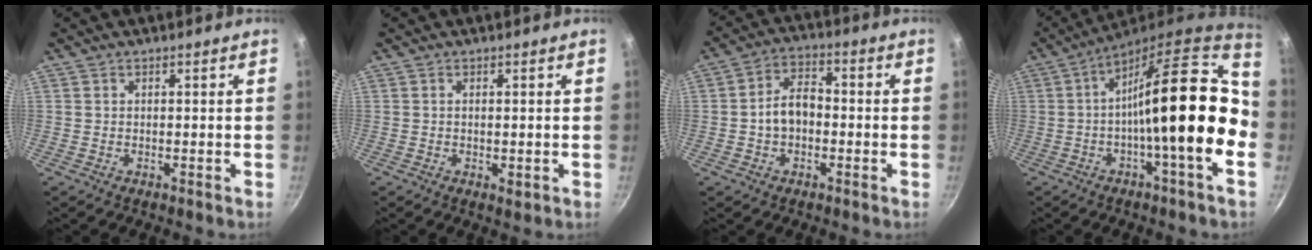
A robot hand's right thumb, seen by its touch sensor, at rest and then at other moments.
{"total": 1.8, "force": [-0.2, 0.7, 1.6], "torque": [-0.023, -0.006, -0.002]}
{"total": 7.1, "force": [-1.1, 4.9, 5.0], "torque": [-0.062, 0.030, -0.026]}
{"total": 21.2, "force": [-2.5, 4.8, 20.5], "torque": [-0.295, 0.025, -0.053]}